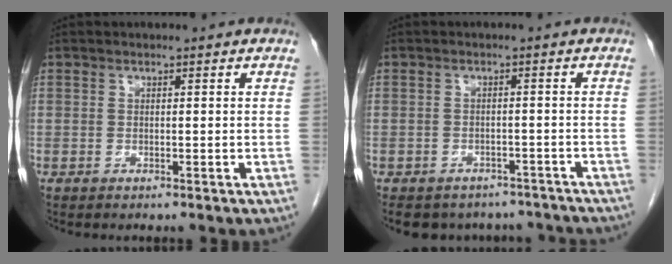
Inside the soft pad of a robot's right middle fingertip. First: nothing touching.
{"total": 12.0, "force": [-10.5, 5.3, 2.4], "torque": [-0.039, 0.011, -0.114]}